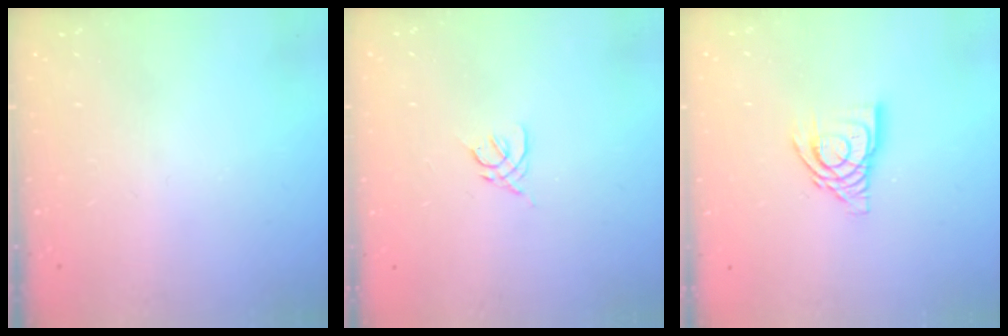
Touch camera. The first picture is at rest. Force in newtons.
{"total": 2.2, "press": 2.1, "slide": 0.6}
{"total": 11.8, "press": 11.7, "slide": 1.1}